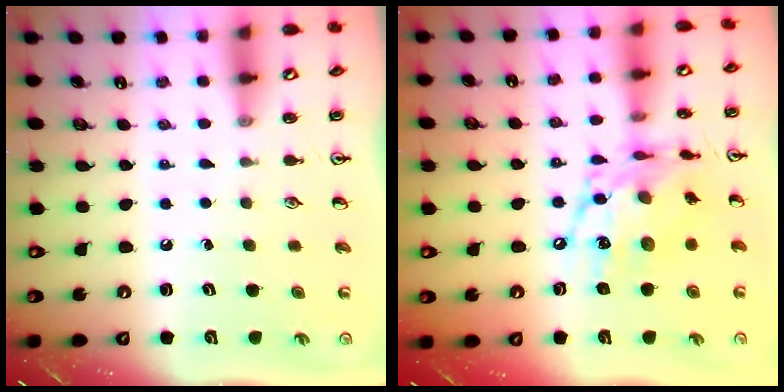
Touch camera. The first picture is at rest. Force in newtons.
{"total": 14.4, "press": 14.4, "slide": 1.1}